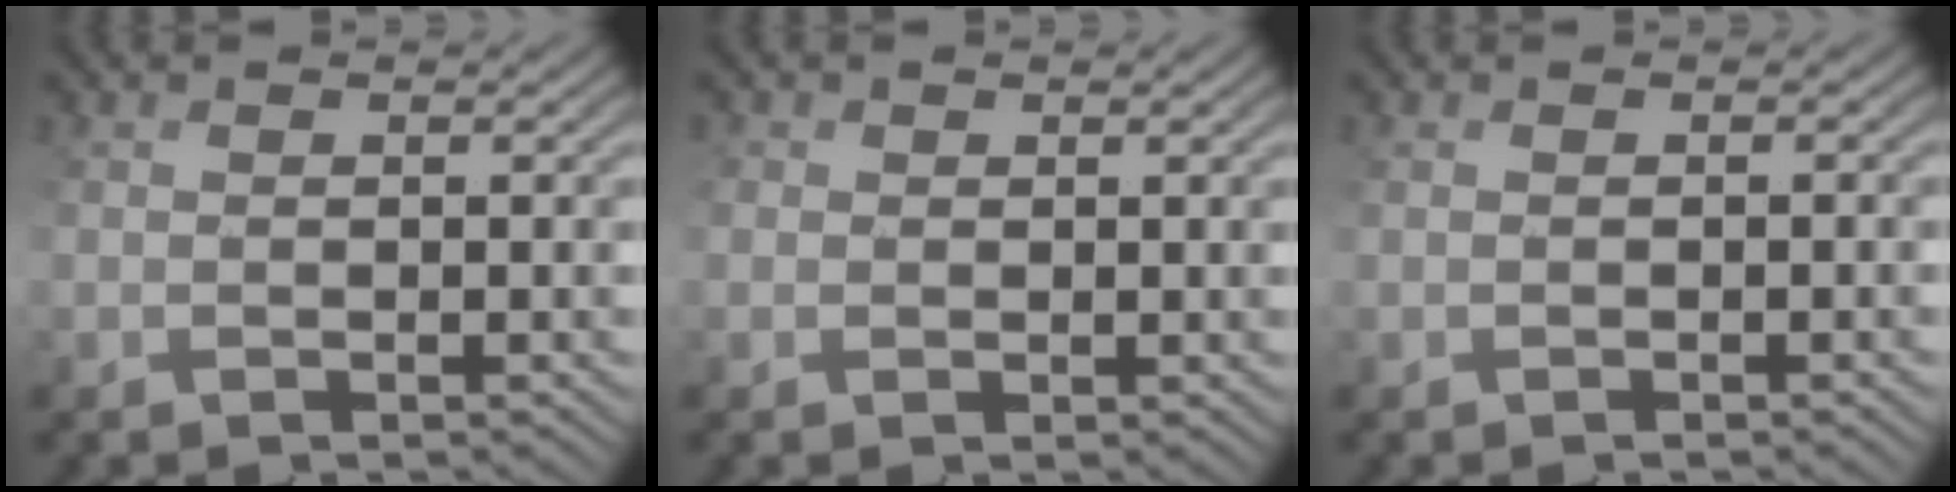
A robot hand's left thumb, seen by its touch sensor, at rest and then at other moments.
{"total": 1.8, "force": [0.5, 1.6, 0.7], "torque": [-0.025, 0.003, 0.014]}
{"total": 1.5, "force": [-0.5, 0.3, 1.4], "torque": [-0.011, 0.000, 0.010]}